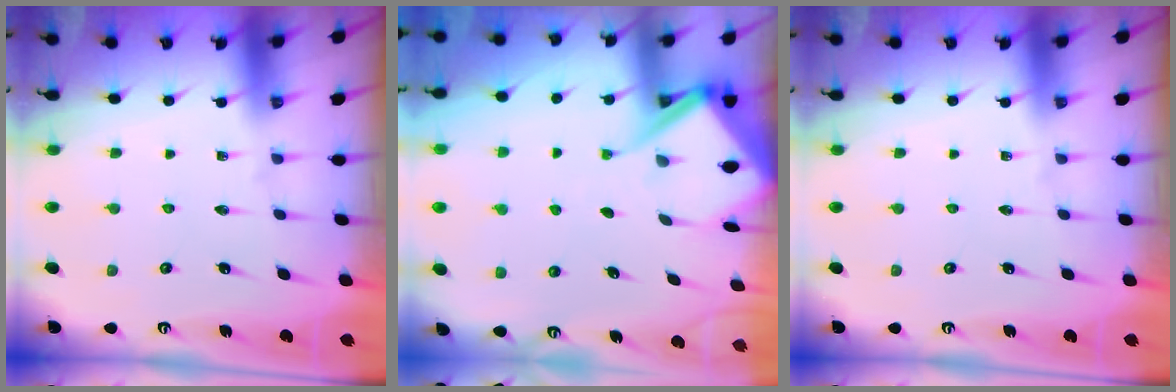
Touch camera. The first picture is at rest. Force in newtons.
{"total": 8.4, "press": 8.3, "slide": 1.0}
{"total": 0.0}